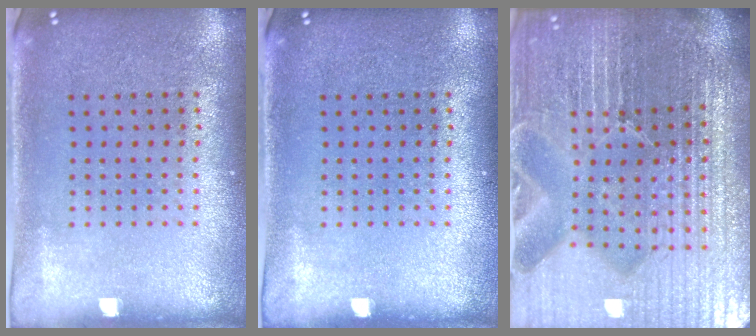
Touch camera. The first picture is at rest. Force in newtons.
{"total": 0.0}
{"total": 7.2, "press": 6.3, "slide": 3.4}